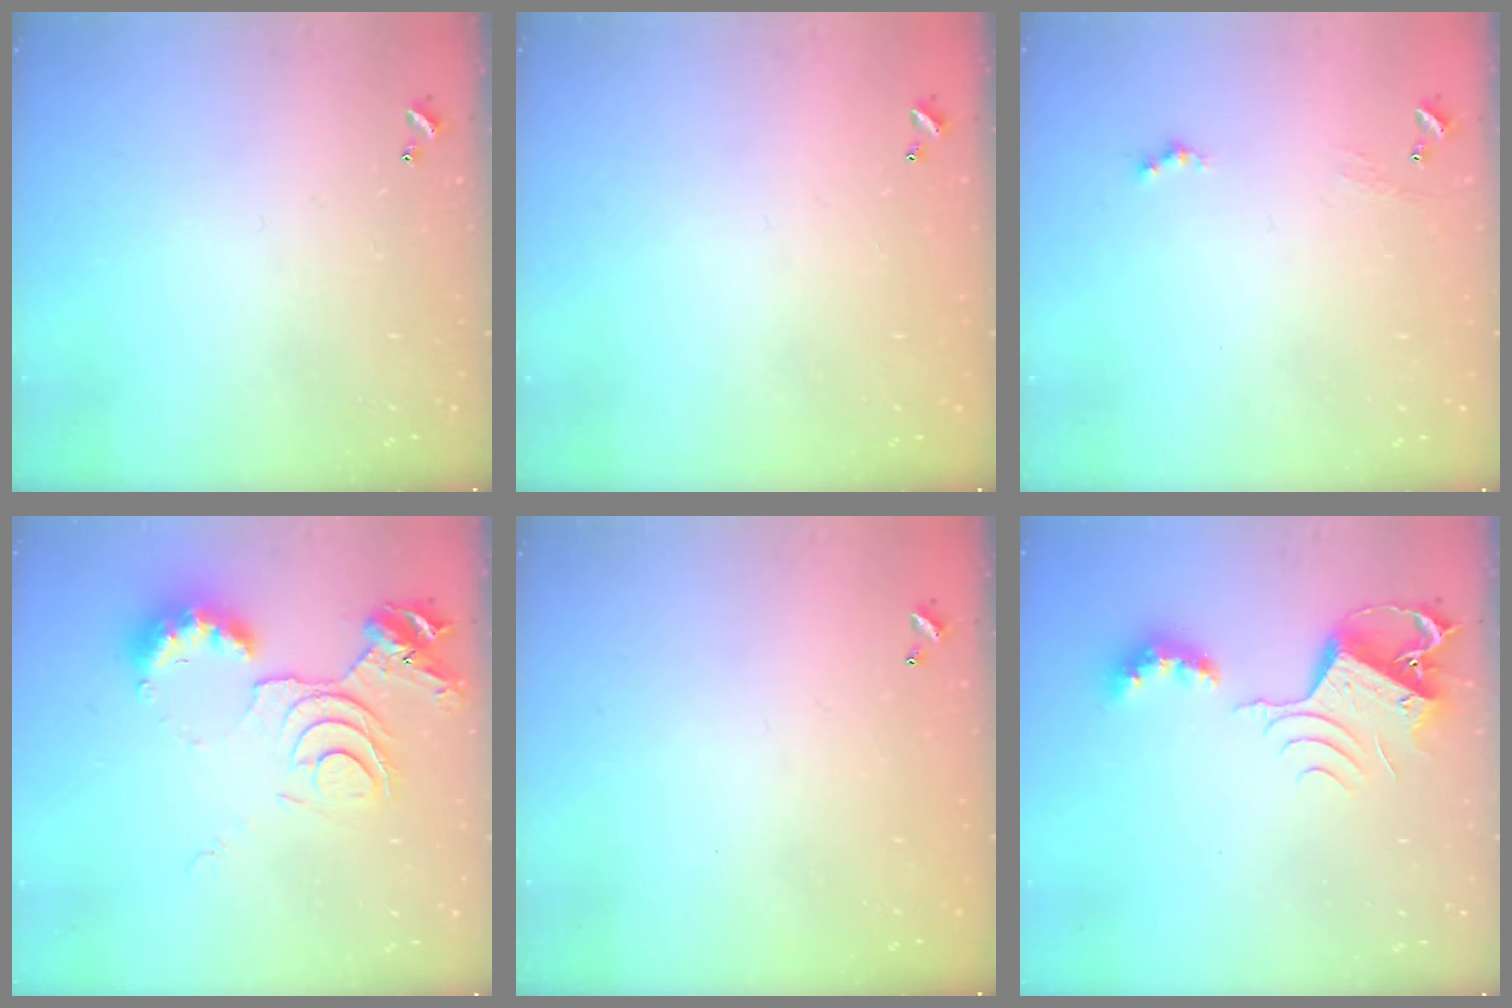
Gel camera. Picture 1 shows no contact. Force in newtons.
{"total": 2.7, "press": 2.7, "slide": 0.1}
{"total": 1.0, "press": 0.9, "slide": 0.2}
{"total": 11.5, "press": 11.4, "slide": 1.2}
{"total": 2.7, "press": 2.7, "slide": 0.1}
{"total": 10.3, "press": 10.3, "slide": 0.8}